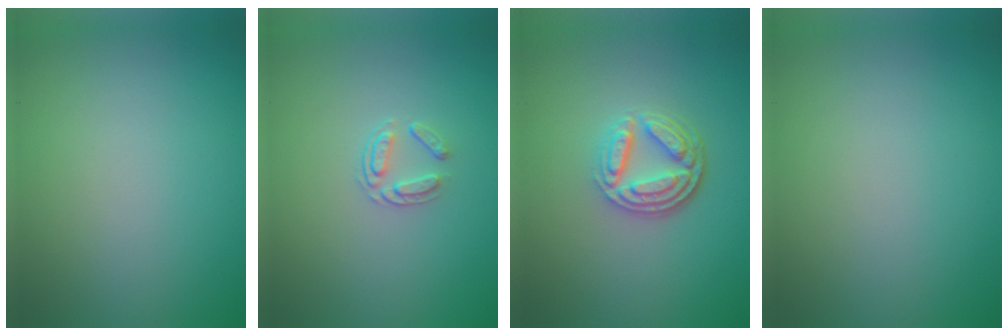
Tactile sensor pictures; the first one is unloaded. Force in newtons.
{"total": 1.6, "press": 1.0, "slide": 1.2}
{"total": 4.6, "press": 3.5, "slide": 3.1}
{"total": 0.0}